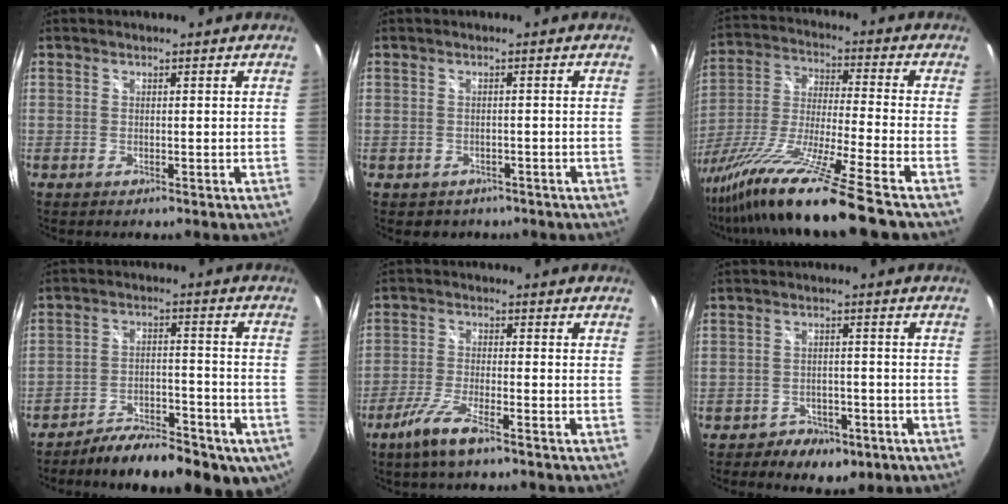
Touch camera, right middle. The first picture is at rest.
{"total": 3.8, "force": [-2.3, 2.9, 0.8], "torque": [-0.026, -0.005, -0.025]}
{"total": 20.9, "force": [-16.5, -2.3, 12.7], "torque": [-0.239, -0.060, -0.292]}
{"total": 13.7, "force": [-9.9, 5.1, 8.0], "torque": [-0.130, -0.012, -0.144]}
{"total": 7.1, "force": [-5.0, 0.9, 5.0], "torque": [-0.118, -0.012, -0.097]}
{"total": 7.3, "force": [-4.7, 4.9, 2.8], "torque": [-0.074, 0.003, -0.055]}